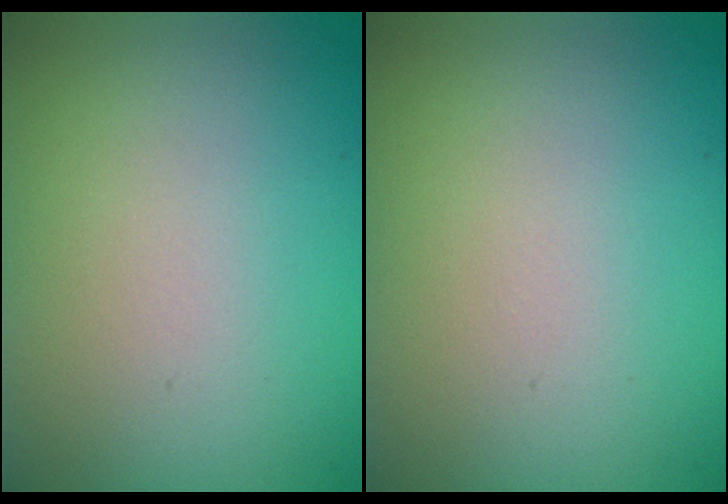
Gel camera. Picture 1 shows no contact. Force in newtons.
{"total": 0.0}